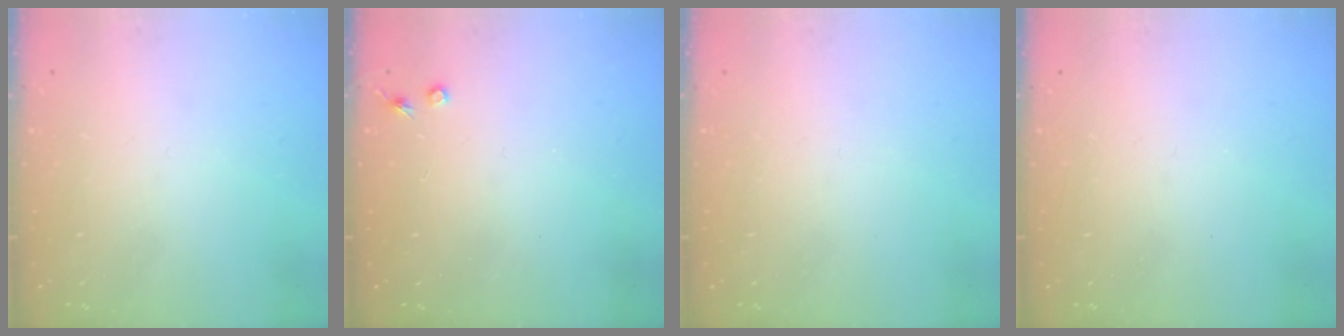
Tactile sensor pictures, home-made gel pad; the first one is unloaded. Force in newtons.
{"total": 3.1, "press": 3.1, "slide": 0.6}
{"total": 0.0}
{"total": 0.0}